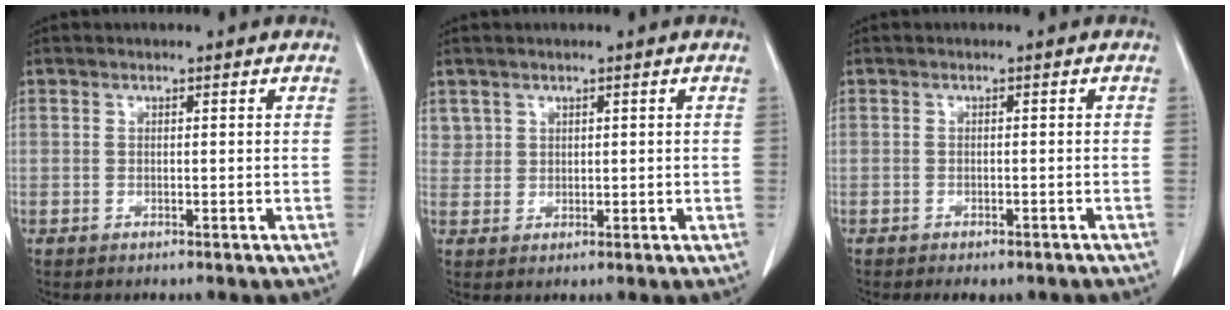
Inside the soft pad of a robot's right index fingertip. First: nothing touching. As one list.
[{"total": 2.3, "force": [1.3, 1.9, 0.0], "torque": [0.009, 0.005, 0.023]}, {"total": 4.0, "force": [-3.1, 1.9, 1.6], "torque": [-0.015, -0.002, -0.034]}]